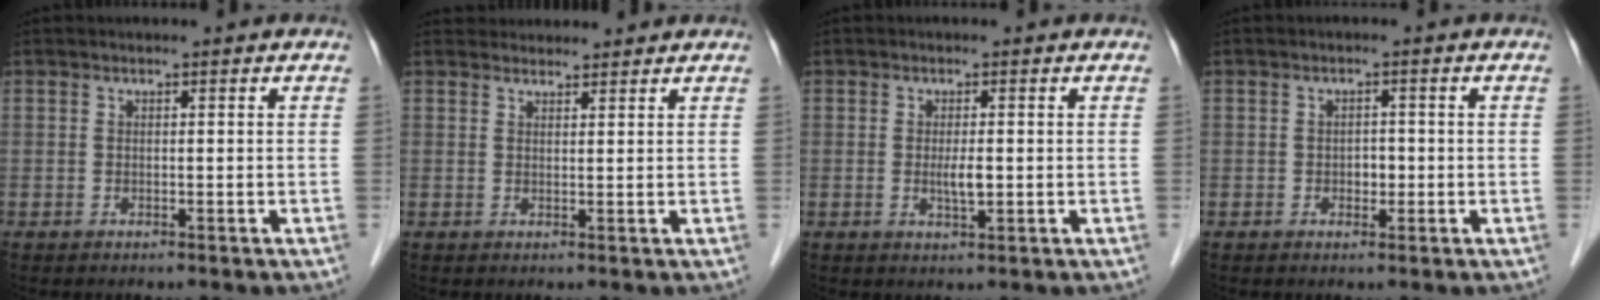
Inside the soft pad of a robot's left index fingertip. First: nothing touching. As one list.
[{"total": 4.1, "force": [4.0, 1.0, 0.2], "torque": [-0.003, 0.028, 0.058]}, {"total": 2.4, "force": [-0.1, 0.5, 2.3], "torque": [-0.047, -0.003, -0.001]}, {"total": 1.7, "force": [-0.4, 1.2, 1.2], "torque": [-0.017, 0.004, -0.004]}]